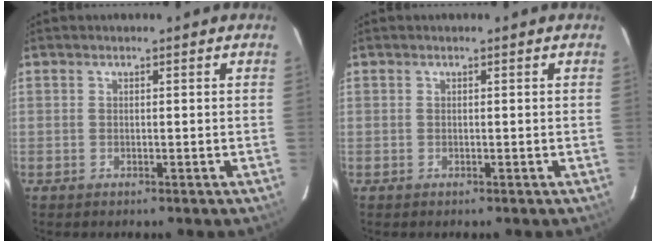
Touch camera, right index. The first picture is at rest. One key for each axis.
{"total": 0.0}